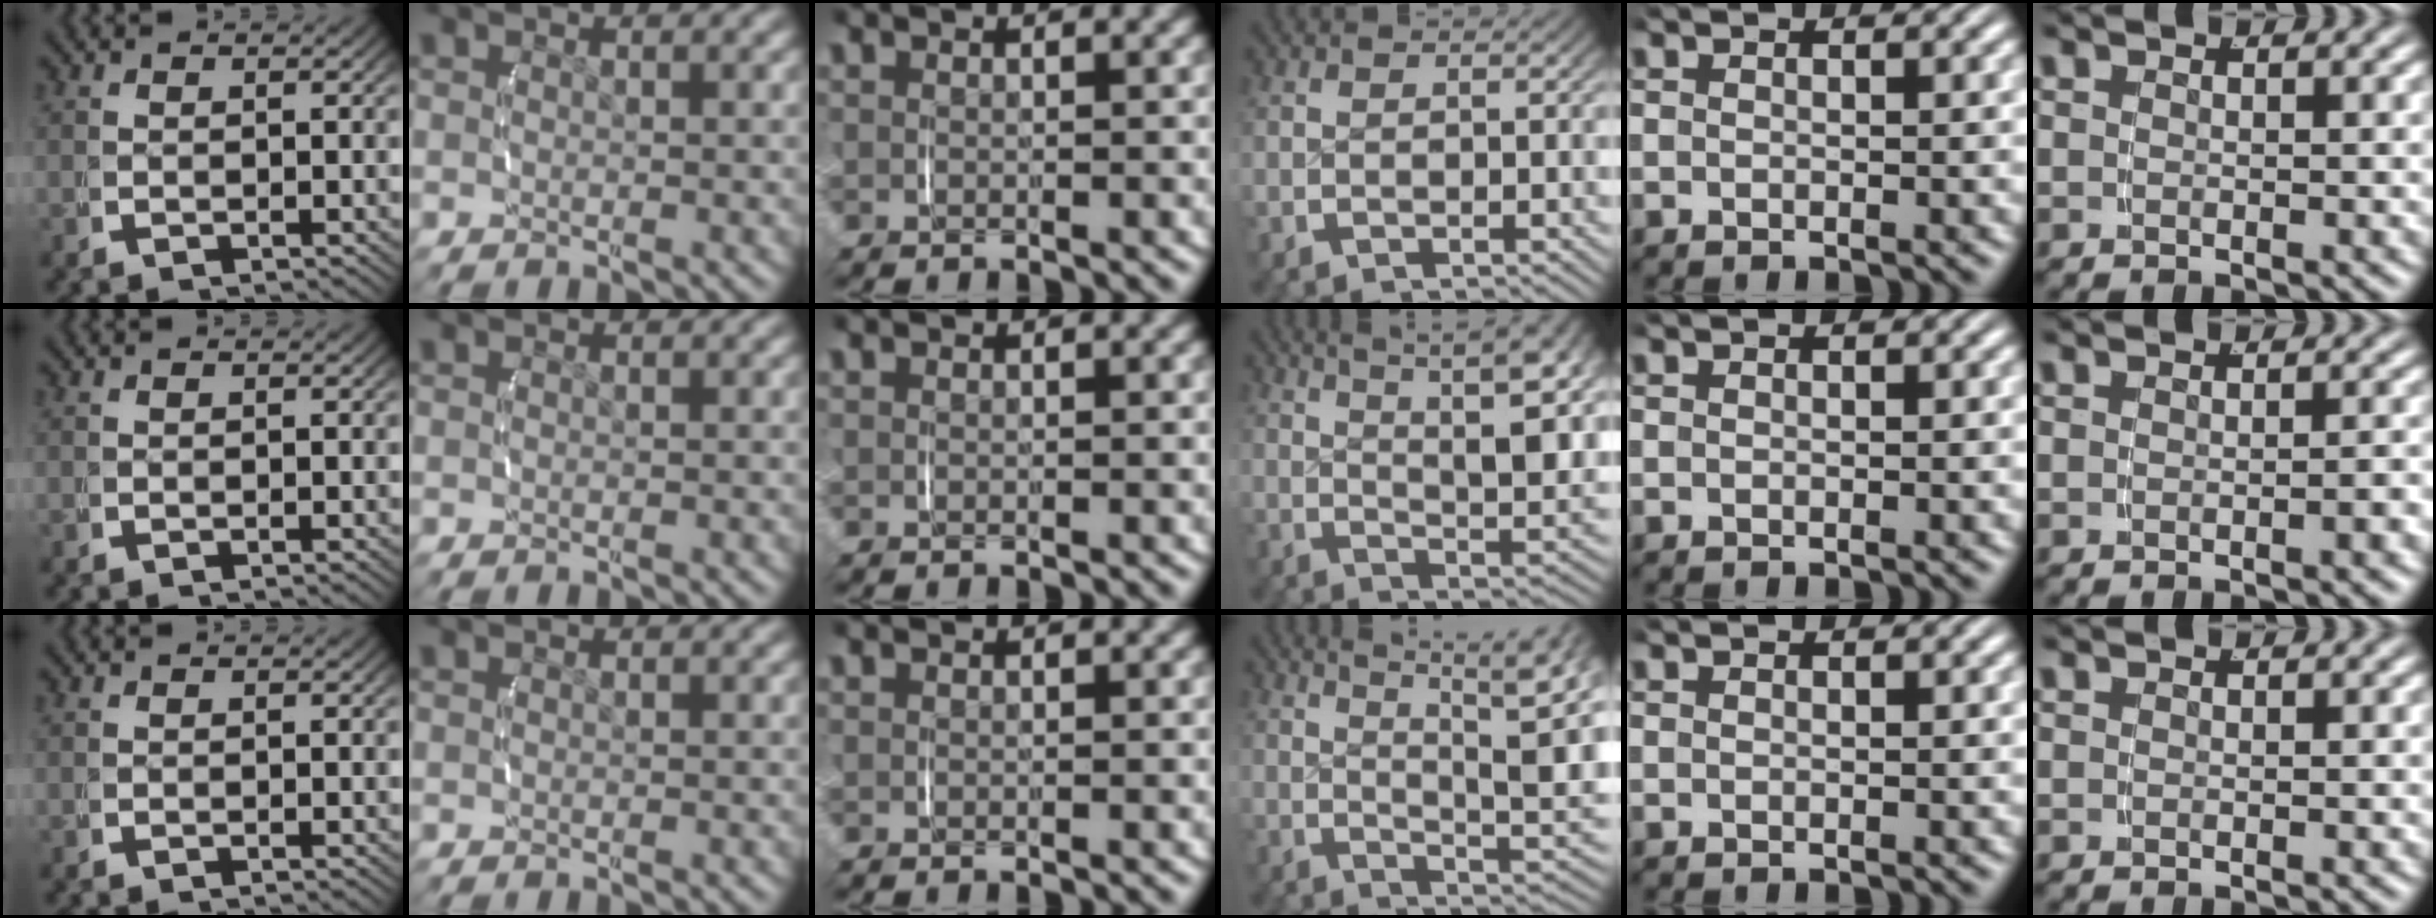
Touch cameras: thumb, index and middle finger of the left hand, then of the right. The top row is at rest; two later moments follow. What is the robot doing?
{"motion": "lift_and_place", "object": "string"}